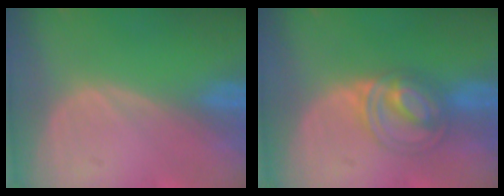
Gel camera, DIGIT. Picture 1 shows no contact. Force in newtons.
{"total": 5.8, "press": 5.6, "slide": 1.6}